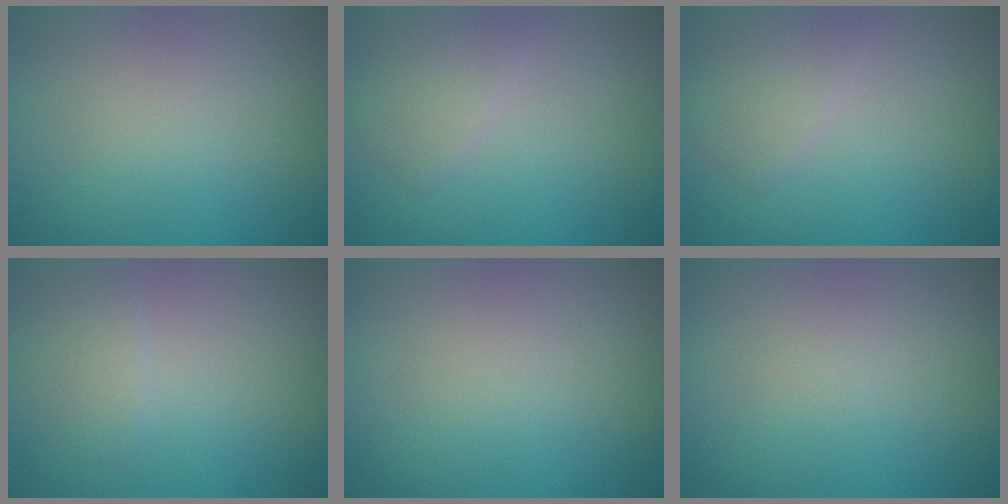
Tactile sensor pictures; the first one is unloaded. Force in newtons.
{"total": 2.2, "press": 2.2, "slide": 0.0}
{"total": 2.2, "press": 2.2, "slide": 0.0}
{"total": 1.5, "press": 1.5, "slide": 0.1}
{"total": 0.0}
{"total": 0.0}